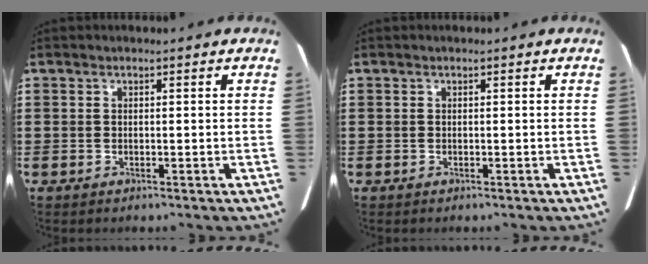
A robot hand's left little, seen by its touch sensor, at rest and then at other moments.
{"total": 0.0}